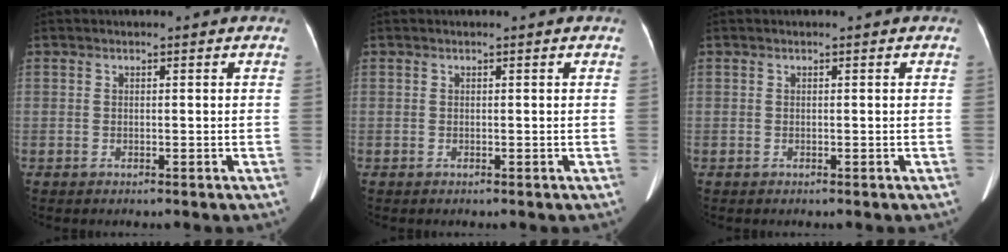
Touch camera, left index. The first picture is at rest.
{"total": 0.0}
{"total": 0.0}